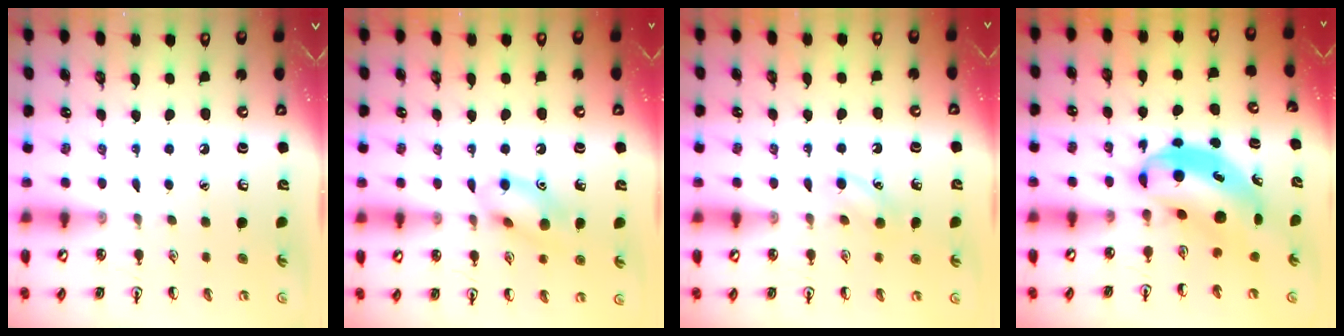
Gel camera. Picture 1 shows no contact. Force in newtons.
{"total": 10.7, "press": 10.6, "slide": 1.4}
{"total": 5.5, "press": 5.3, "slide": 1.6}
{"total": 7.3, "press": 7.1, "slide": 1.9}